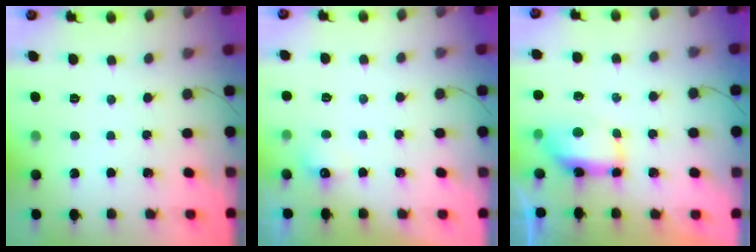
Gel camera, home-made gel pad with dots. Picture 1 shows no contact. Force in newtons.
{"total": 4.1, "press": 3.9, "slide": 1.1}
{"total": 13.8, "press": 9.3, "slide": 10.2}